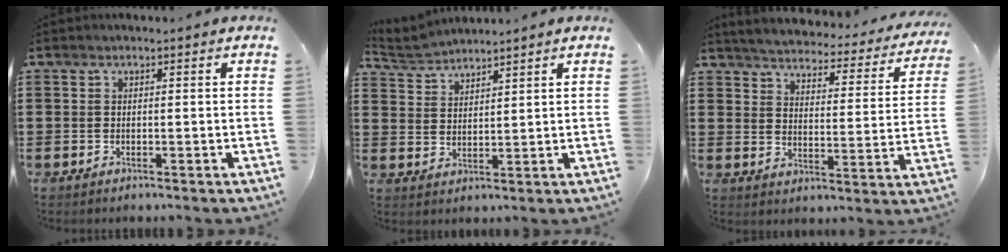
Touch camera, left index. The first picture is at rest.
{"total": 3.2, "force": [3.2, 0.2, 0.0], "torque": [-0.012, -0.010, 0.059]}
{"total": 3.5, "force": [3.4, -0.2, 0.5], "torque": [-0.032, -0.033, 0.051]}